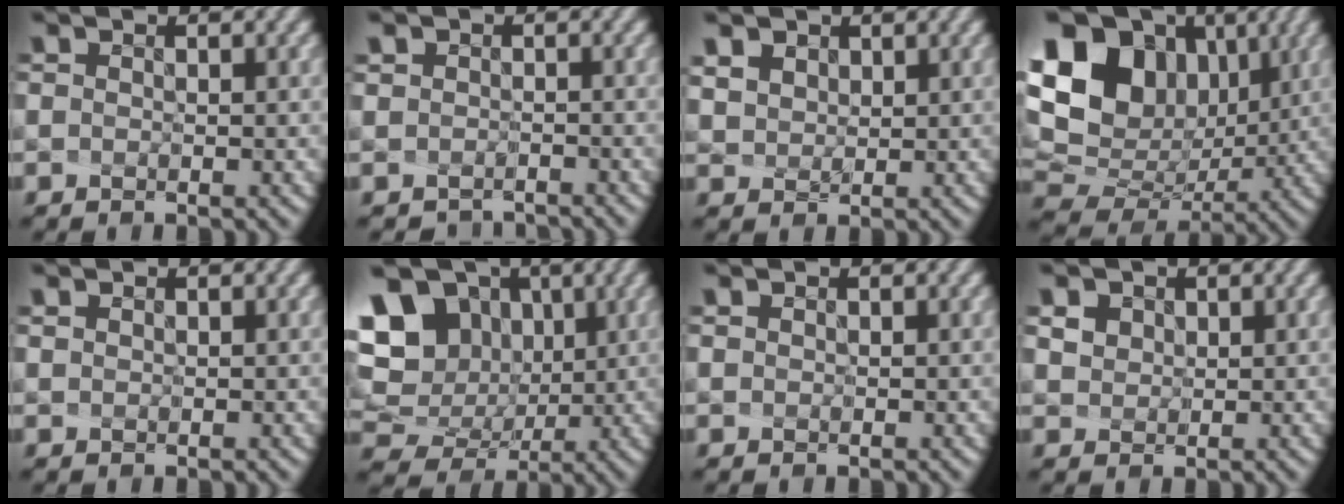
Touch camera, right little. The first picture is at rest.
{"total": 1.9, "force": [-0.9, 1.6, -0.5], "torque": [0.018, -0.008, -0.024]}
{"total": 3.2, "force": [2.4, 1.9, 1.0], "torque": [-0.064, -0.019, 0.068]}
{"total": 17.8, "force": [6.2, 13.6, 9.6], "torque": [-0.234, 0.035, 0.139]}
{"total": 0.8, "force": [0.7, 0.4, 0.3], "torque": [-0.015, -0.005, 0.018]}
{"total": 13.4, "force": [3.4, 10.9, 7.2], "torque": [-0.179, 0.003, 0.088]}
{"total": 0.5, "force": [0.4, 0.3, 0.2], "torque": [-0.010, -0.003, 0.013]}
{"total": 5.5, "force": [3.4, 3.8, 2.2], "torque": [-0.076, -0.001, 0.069]}